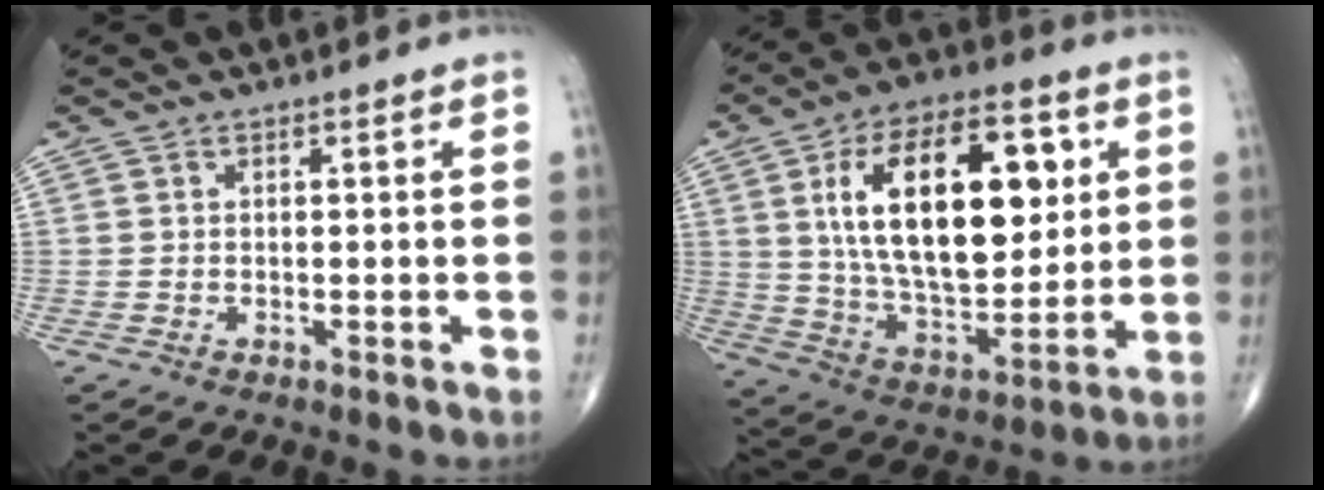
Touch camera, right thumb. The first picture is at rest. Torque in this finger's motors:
{"motor_torque": [-1.52, 3.14, 2.26, 0.51, 0.71]}